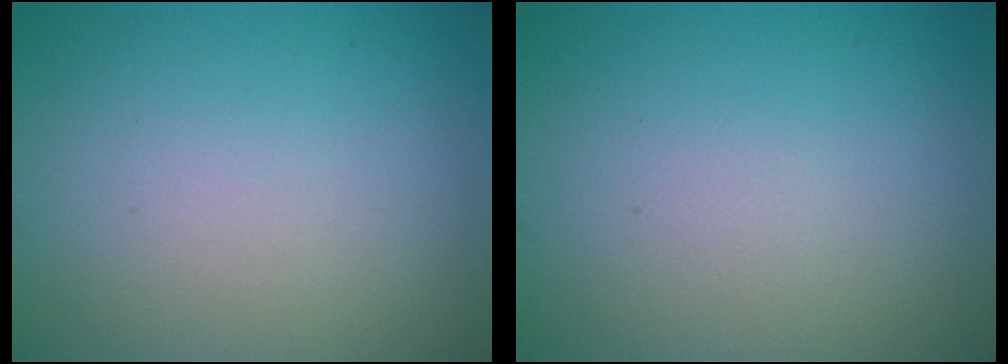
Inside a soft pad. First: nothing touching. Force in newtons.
{"total": 0.0}